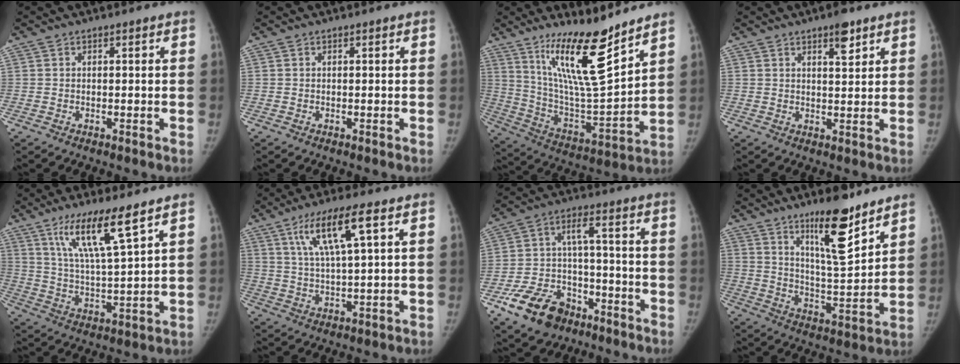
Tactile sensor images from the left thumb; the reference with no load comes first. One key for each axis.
{"total": 0.0}
{"total": 18.2, "fx": 12.5, "fy": 2.9, "fz": 12.9, "tx": -0.196, "ty": -0.090, "tz": 0.233}
{"total": 4.3, "fx": 2.8, "fy": 1.4, "fz": 3.0, "tx": -0.033, "ty": -0.017, "tz": 0.041}
{"total": 12.0, "fx": 7.3, "fy": 1.1, "fz": 9.4, "tx": -0.176, "ty": -0.039, "tz": 0.144}
{"total": 10.5, "fx": 4.5, "fy": 1.5, "fz": 9.3, "tx": -0.186, "ty": -0.007, "tz": 0.088}
{"total": 13.7, "fx": -8.6, "fy": 8.4, "fz": 6.5, "tx": -0.098, "ty": 0.053, "tz": -0.148}
{"total": 13.4, "fx": 9.2, "fy": 2.8, "fz": 9.4, "tx": -0.135, "ty": -0.073, "tz": 0.159}